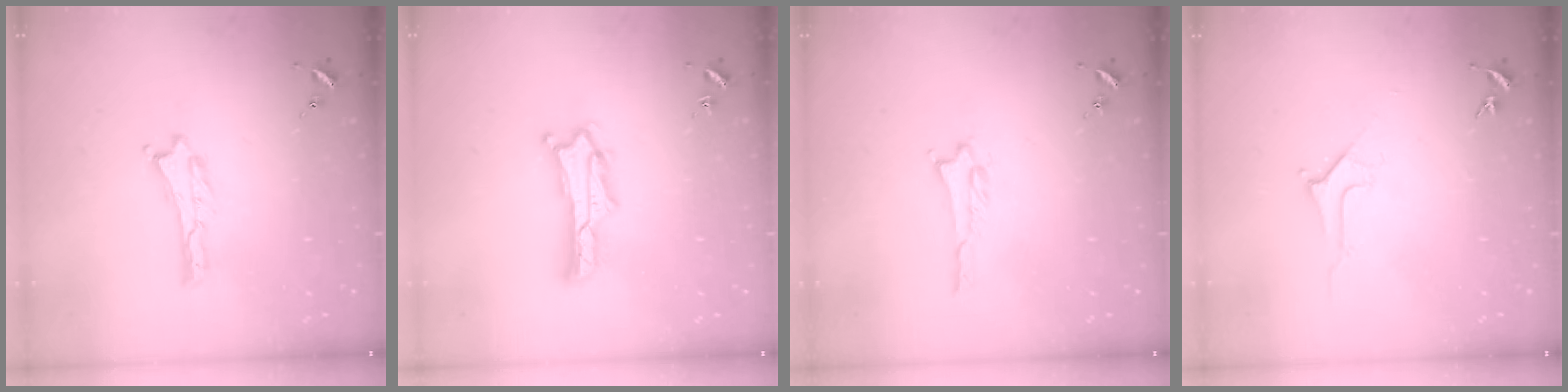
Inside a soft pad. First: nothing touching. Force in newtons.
{"total": 2.7, "press": 2.7, "slide": 0.4}
{"total": 1.0, "press": 1.0, "slide": 0.2}
{"total": 2.8, "press": 2.8, "slide": 0.4}